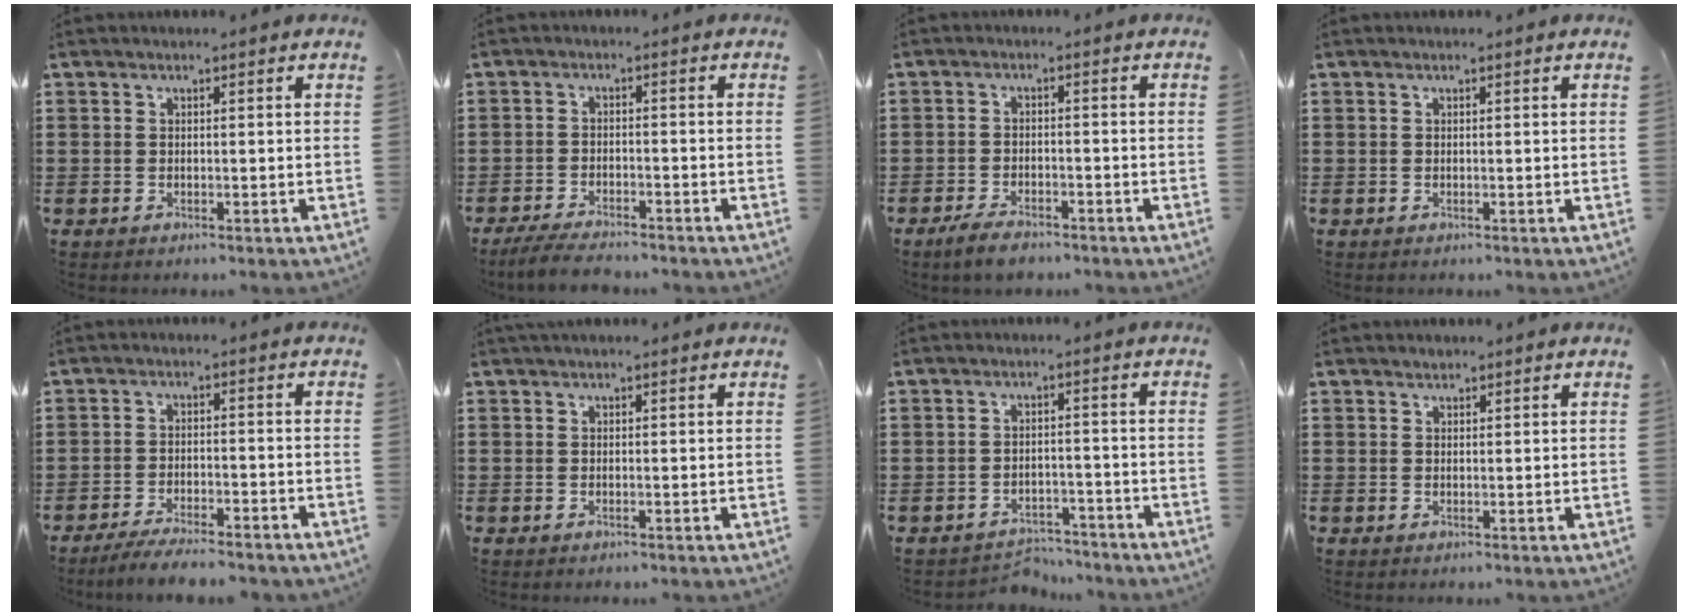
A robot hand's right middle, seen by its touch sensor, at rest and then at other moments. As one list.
[{"total": 4.1, "force": [-3.9, 0.5, 1.4], "torque": [-0.035, -0.005, -0.080]}, {"total": 3.2, "force": [-2.7, 0.9, 1.4], "torque": [-0.030, 0.004, -0.056]}, {"total": 0.0}, {"total": 4.2, "force": [-4.0, 0.2, 1.4], "torque": [-0.029, -0.003, -0.080]}, {"total": 0.6, "force": [0.4, -0.1, 0.4], "torque": [-0.007, 0.001, 0.007]}, {"total": 3.5, "force": [-3.4, 0.8, -0.3], "torque": [-0.003, 0.000, -0.074]}, {"total": 0.7, "force": [0.7, 0.3, -0.2], "torque": [0.001, -0.001, 0.014]}]